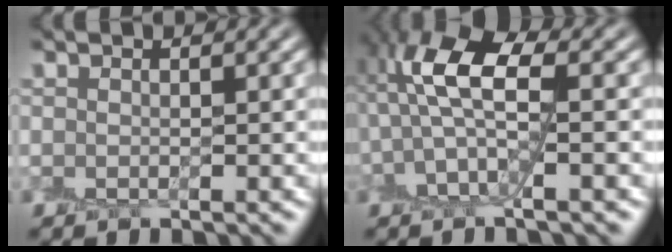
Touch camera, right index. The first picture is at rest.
{"total": 6.4, "force": [1.0, 2.6, 5.8], "torque": [-0.119, 0.016, 0.014]}